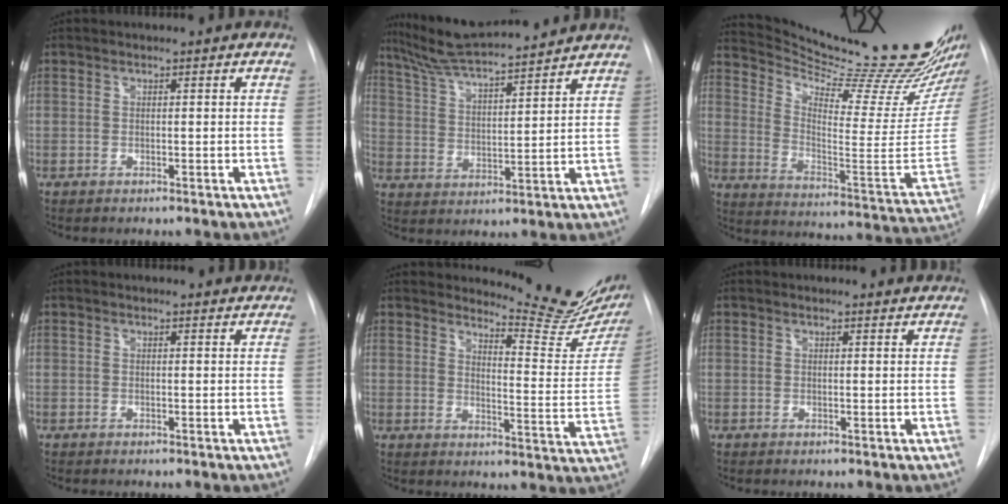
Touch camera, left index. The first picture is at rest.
{"total": 14.2, "force": [12.9, 0.3, 5.8], "torque": [-0.109, 0.011, 0.219]}
{"total": 26.7, "force": [24.2, -0.2, 11.4], "torque": [-0.180, -0.133, 0.333]}
{"total": 2.1, "force": [2.1, 0.5, 0.2], "torque": [-0.007, 0.002, 0.011]}
{"total": 13.1, "force": [12.5, 1.0, 3.9], "torque": [-0.049, -0.100, 0.138]}
{"total": 1.5, "force": [1.5, 0.0, -0.1], "torque": [-0.007, -0.007, 0.009]}